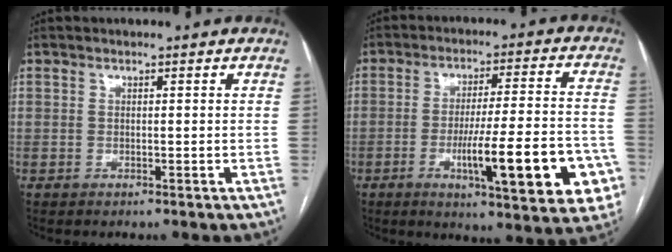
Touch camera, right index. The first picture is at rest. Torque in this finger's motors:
{"motor_torque": [1.80, -0.34, 0.77, 0.21]}